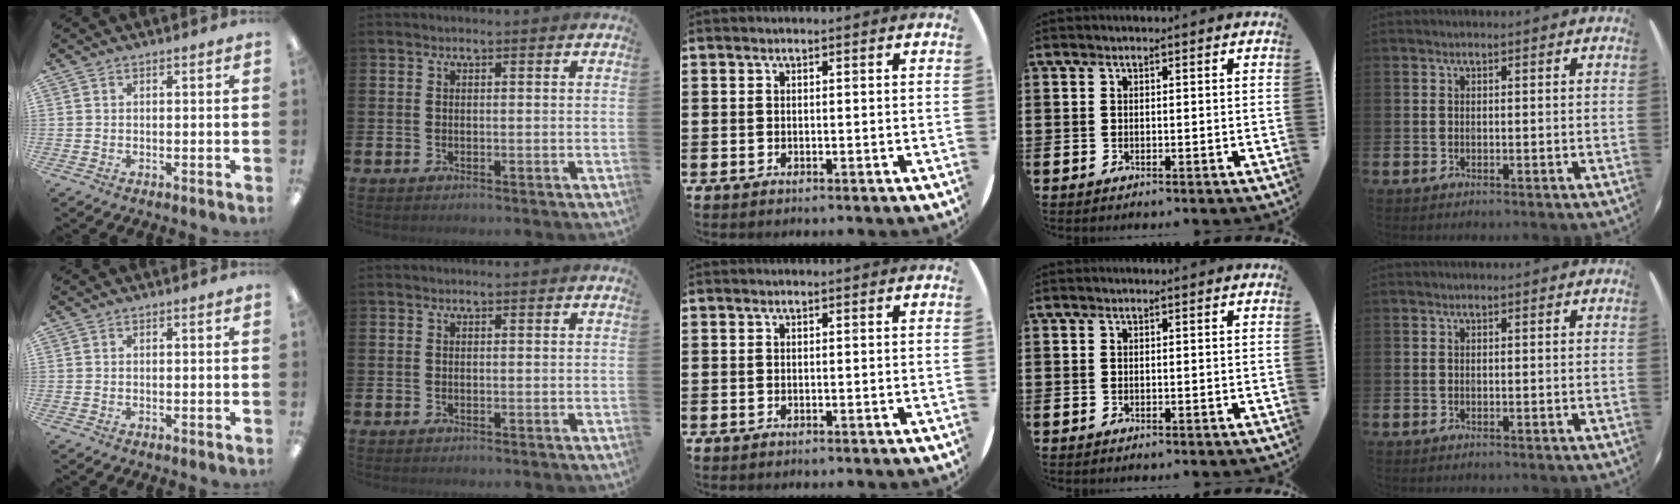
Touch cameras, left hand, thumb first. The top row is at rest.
{}